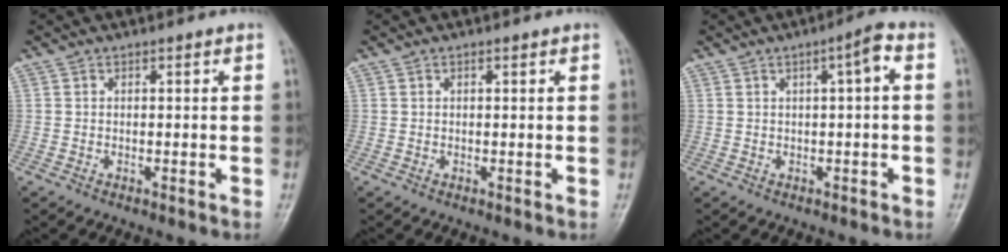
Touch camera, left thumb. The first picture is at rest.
{"total": 0.5, "force": [0.3, 0.2, 0.4], "torque": [-0.008, -0.001, 0.004]}
{"total": 2.4, "force": [0.6, 0.2, 2.3], "torque": [-0.039, 0.006, 0.009]}